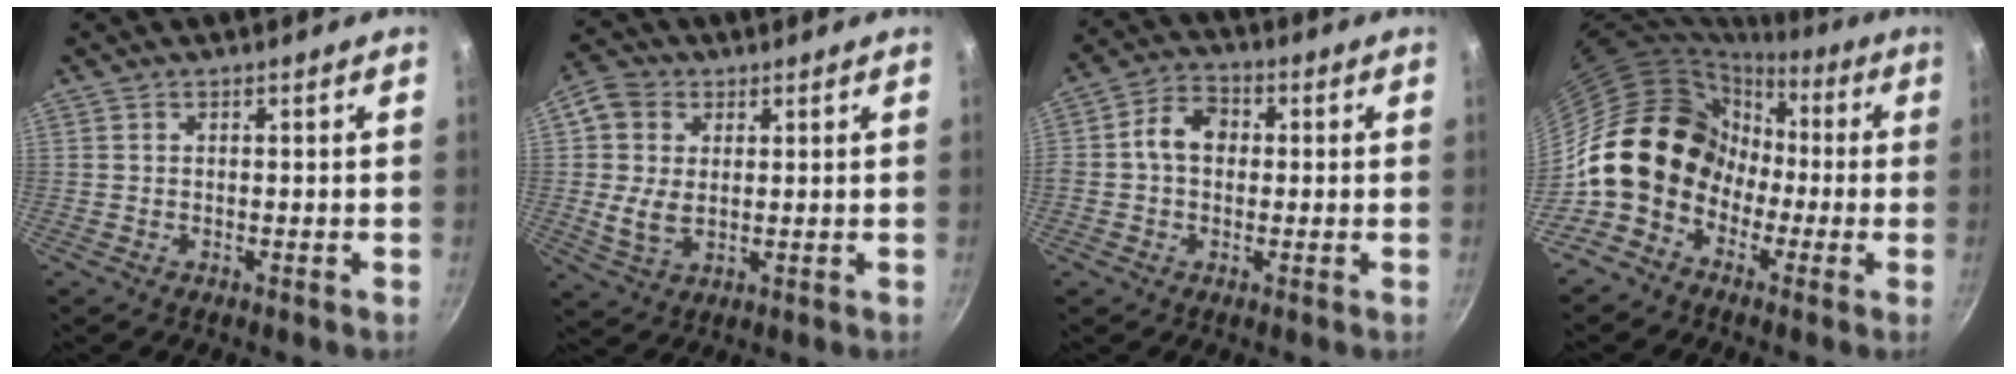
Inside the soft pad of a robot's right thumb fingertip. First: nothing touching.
{"total": 8.6, "force": [1.3, 6.3, 5.6], "torque": [-0.092, -0.005, 0.020]}
{"total": 7.2, "force": [0.4, 5.6, 4.5], "torque": [-0.054, 0.018, -0.008]}
{"total": 13.7, "force": [-3.0, 11.6, 6.8], "torque": [-0.051, 0.048, -0.060]}